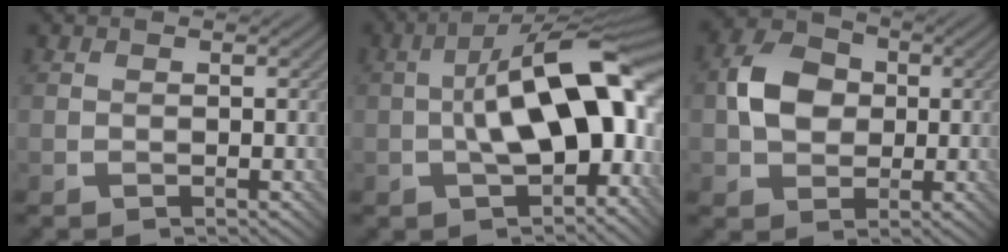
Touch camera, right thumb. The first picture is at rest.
{"total": 13.7, "force": [-0.8, 6.1, 12.3], "torque": [-0.212, 0.013, -0.016]}
{"total": 6.7, "force": [0.2, 5.4, 3.9], "torque": [-0.080, 0.011, -0.002]}